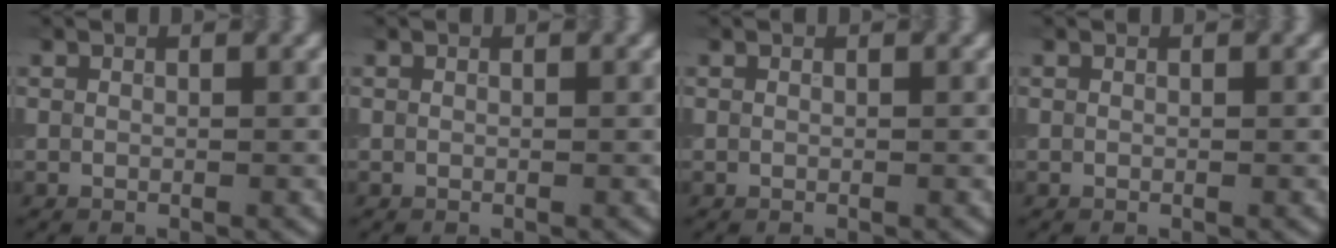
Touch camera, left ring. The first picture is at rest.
{"total": 0.0}
{"total": 0.0}
{"total": 0.0}